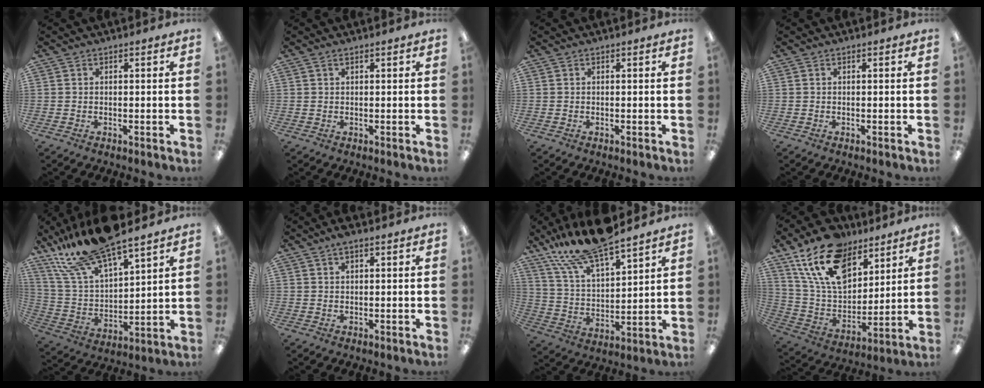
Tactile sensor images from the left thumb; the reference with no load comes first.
{"total": 1.1, "force": [0.7, 0.5, 0.7], "torque": [-0.015, 0.003, 0.012]}
{"total": 0.0}
{"total": 0.0}
{"total": 20.0, "force": [16.5, 5.7, 9.9], "torque": [-0.201, -0.094, 0.294]}
{"total": 2.3, "force": [1.6, 0.6, 1.6], "torque": [-0.035, 0.002, 0.028]}
{"total": 17.1, "force": [14.5, 4.4, 8.0], "torque": [-0.173, -0.079, 0.259]}
{"total": 19.2, "force": [11.9, 11.1, 10.2], "torque": [-0.202, -0.047, 0.222]}